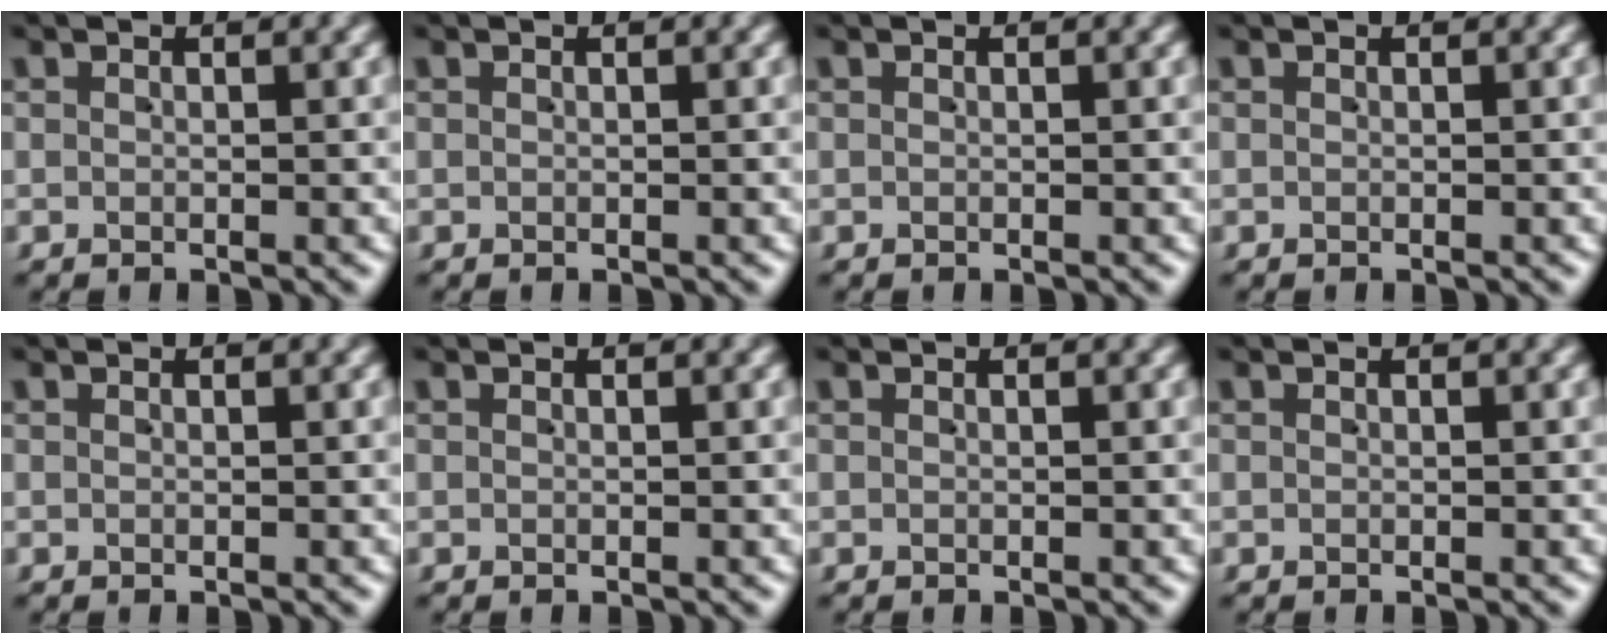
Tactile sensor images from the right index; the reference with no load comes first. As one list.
[{"total": 0.0}, {"total": 0.0}, {"total": 0.0}, {"total": 0.0}, {"total": 0.0}, {"total": 0.0}, {"total": 0.0}]